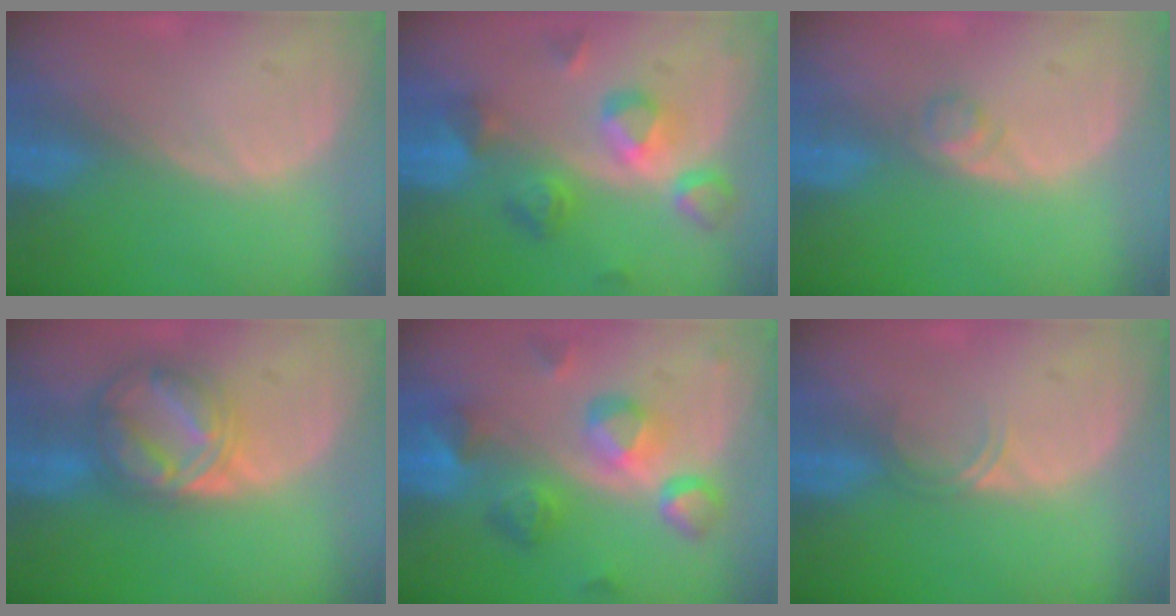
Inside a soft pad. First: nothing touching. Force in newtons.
{"total": 7.5, "press": 7.4, "slide": 0.8}
{"total": 1.6, "press": 1.6, "slide": 0.2}
{"total": 7.6, "press": 7.6, "slide": 0.6}
{"total": 9.2, "press": 8.4, "slide": 3.8}
{"total": 1.7, "press": 1.4, "slide": 1.0}